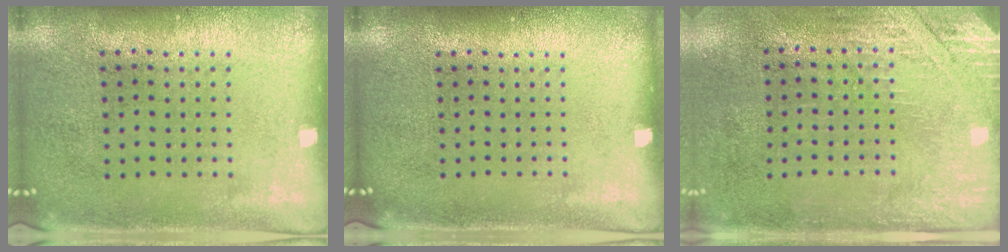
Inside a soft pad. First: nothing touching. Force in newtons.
{"total": 0.0}
{"total": 2.8, "press": 2.4, "slide": 1.4}